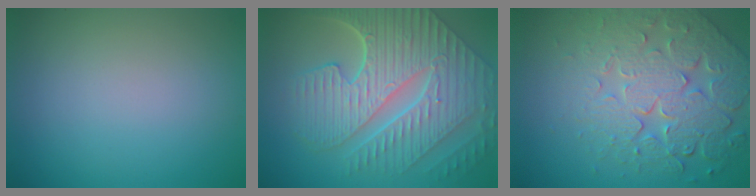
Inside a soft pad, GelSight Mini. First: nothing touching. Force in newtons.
{"total": 10.3, "press": 7.1, "slide": 7.5}
{"total": 7.7, "press": 5.8, "slide": 5.1}